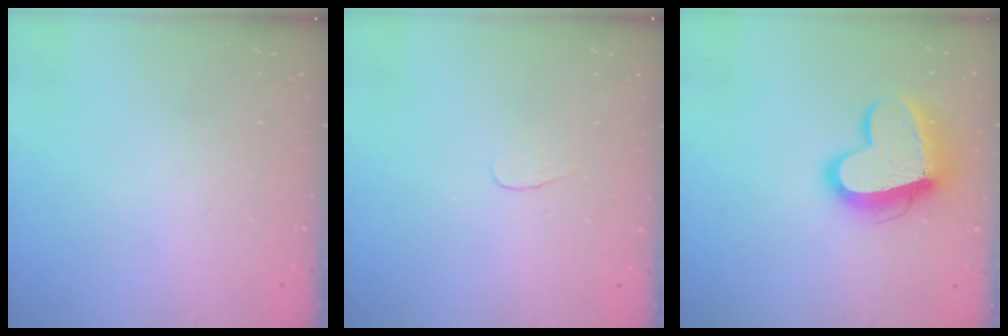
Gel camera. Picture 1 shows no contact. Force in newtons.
{"total": 2.8, "press": 2.7, "slide": 0.3}
{"total": 15.0, "press": 14.9, "slide": 1.6}